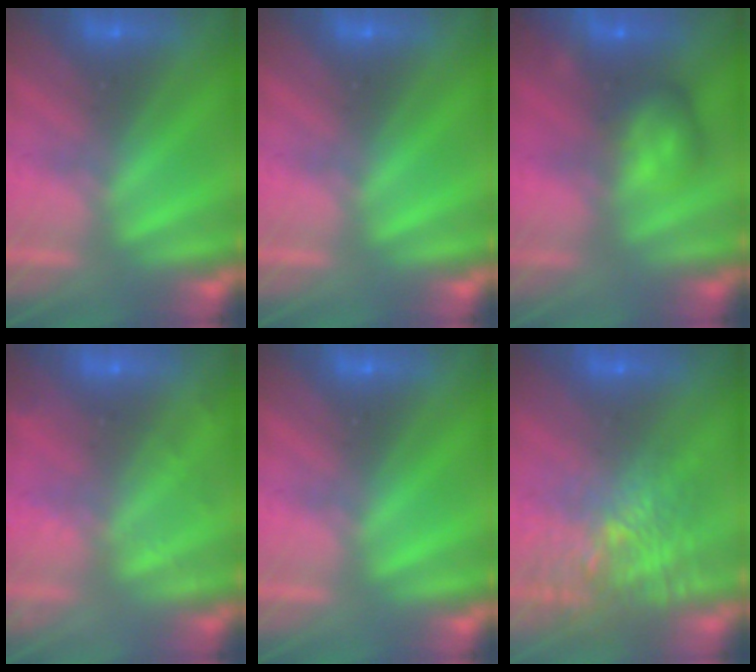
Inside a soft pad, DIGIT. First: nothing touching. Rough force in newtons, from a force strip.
{"total": 0.0}
{"total": 6.1}
{"total": 2.1}
{"total": 0.0}
{"total": 6.1}